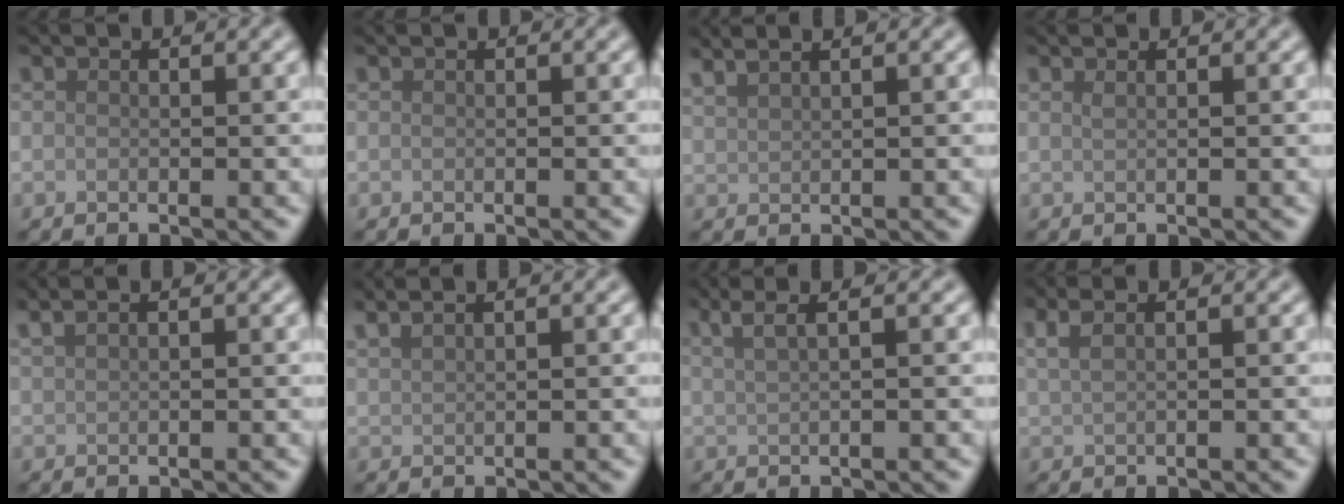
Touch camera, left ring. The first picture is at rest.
{"total": 0.0}
{"total": 3.1, "force": [2.5, 0.9, 1.6], "torque": [-0.013, 0.017, 0.022]}
{"total": 0.8, "force": [0.4, 0.4, 0.6], "torque": [-0.003, -0.001, 0.003]}
{"total": 2.6, "force": [1.9, 1.0, 1.4], "torque": [-0.017, 0.011, 0.011]}
{"total": 3.1, "force": [2.4, 1.0, 1.6], "torque": [-0.014, 0.017, 0.020]}
{"total": 4.3, "force": [2.6, 1.8, 2.9], "torque": [-0.032, 0.023, 0.015]}
{"total": 3.2, "force": [1.9, 1.5, 2.2], "torque": [-0.028, 0.011, 0.010]}